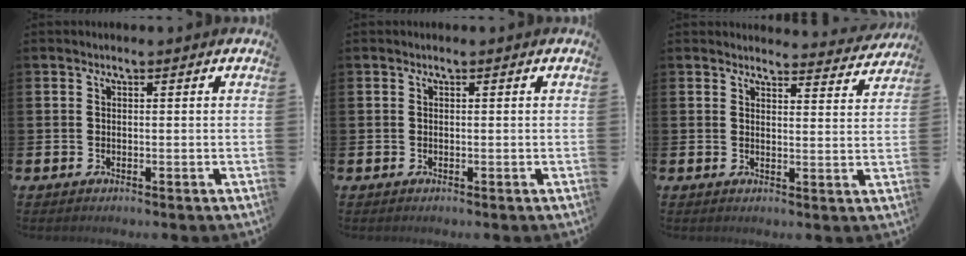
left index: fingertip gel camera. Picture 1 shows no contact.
{"total": 0.0}
{"total": 3.4, "force": [3.4, 0.2, 0.1], "torque": [0.012, -0.032, 0.056]}